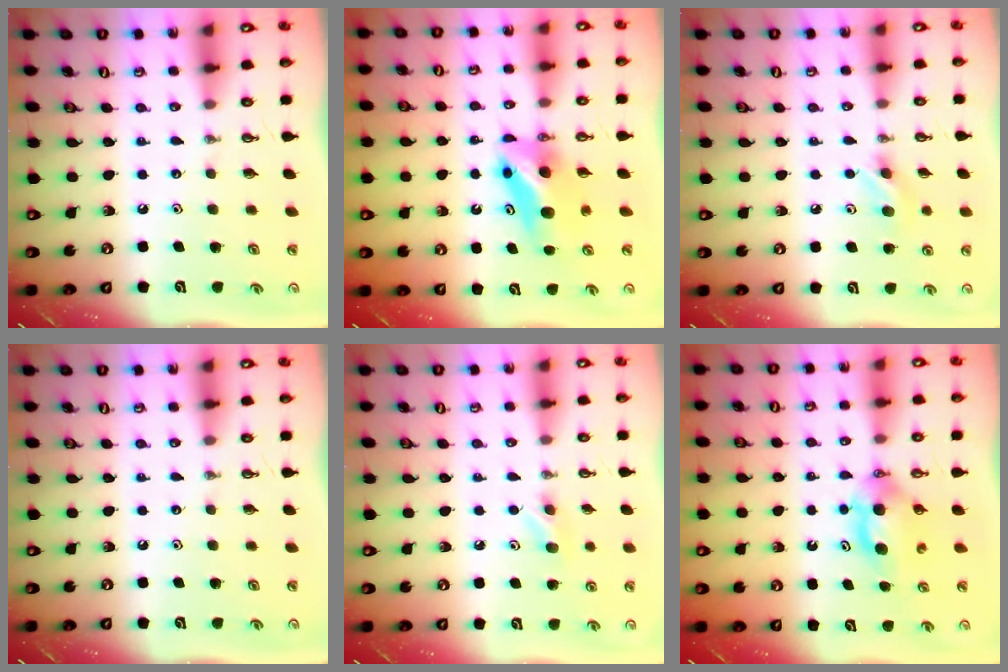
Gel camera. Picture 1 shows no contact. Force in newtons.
{"total": 7.0, "press": 7.0, "slide": 0.6}
{"total": 7.6, "press": 7.2, "slide": 2.4}
{"total": 0.0}
{"total": 4.9, "press": 4.8, "slide": 0.7}
{"total": 6.9, "press": 5.1, "slide": 4.7}